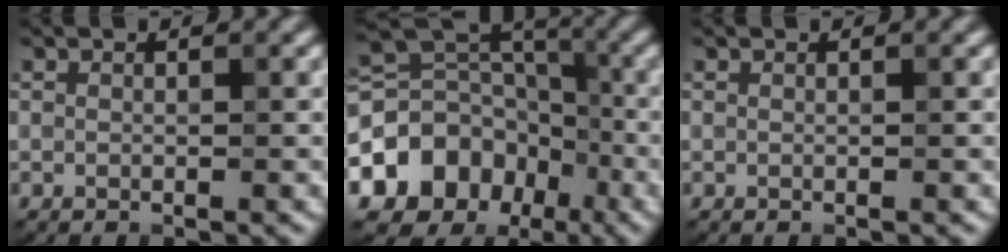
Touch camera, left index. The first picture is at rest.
{"total": 10.7, "force": [-4.5, 8.7, 4.3], "torque": [-0.097, 0.006, -0.082]}
{"total": 0.0}